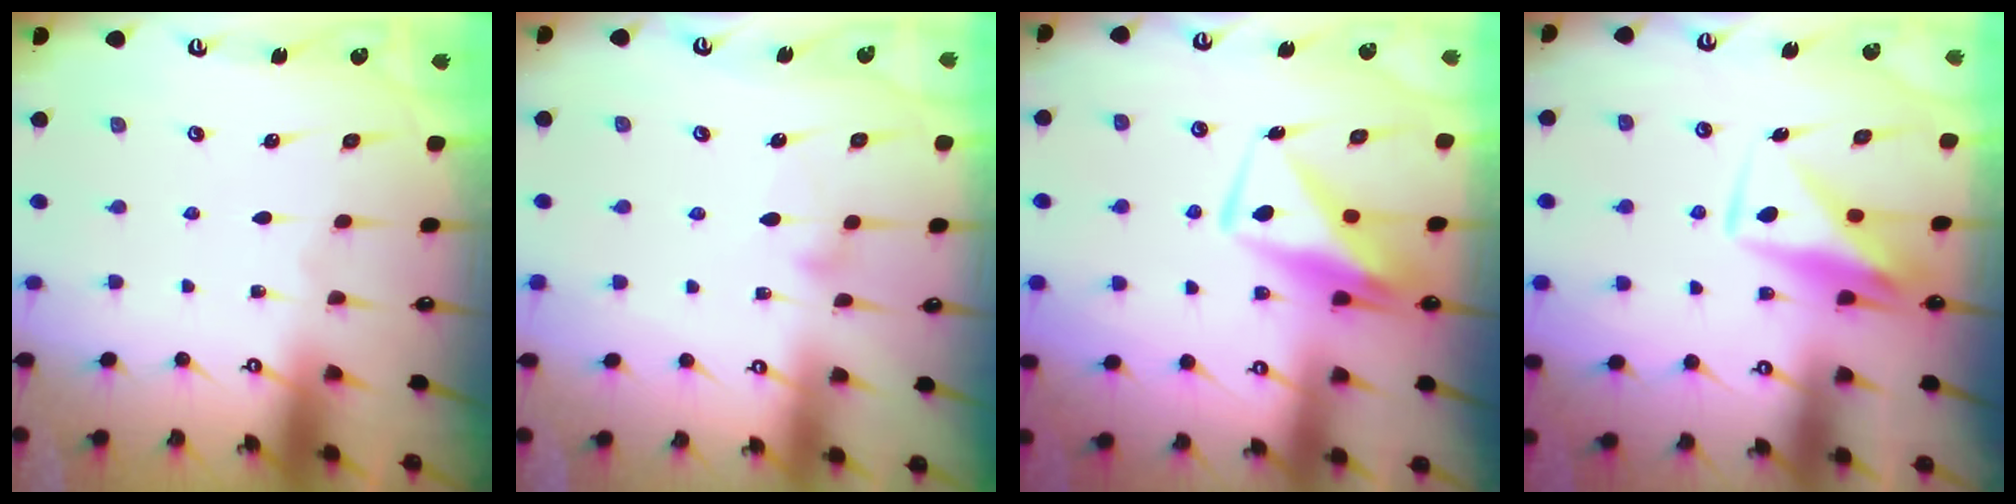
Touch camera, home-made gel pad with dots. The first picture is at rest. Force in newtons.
{"total": 7.8, "press": 7.8, "slide": 0.5}
{"total": 7.5, "press": 7.5, "slide": 0.9}
{"total": 9.1, "press": 9.1, "slide": 0.6}